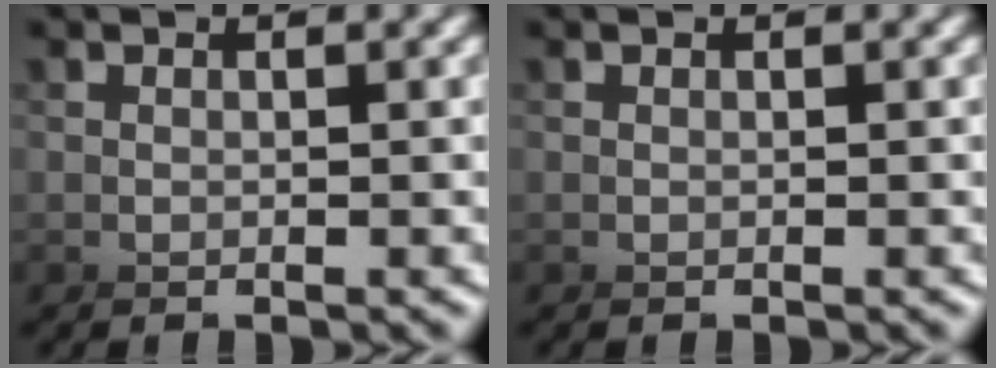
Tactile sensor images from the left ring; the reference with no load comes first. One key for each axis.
{"total": 0.0}